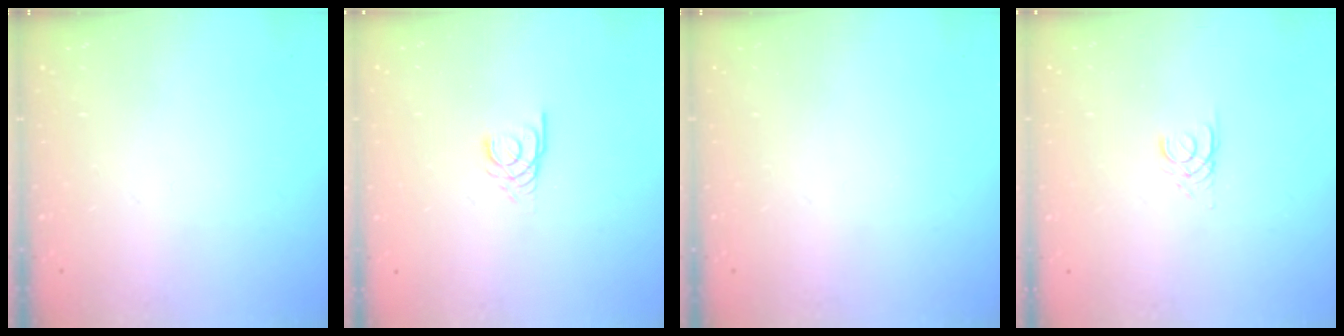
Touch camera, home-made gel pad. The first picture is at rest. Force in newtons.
{"total": 3.0, "press": 3.0, "slide": 0.4}
{"total": 0.0}
{"total": 2.6, "press": 2.6, "slide": 0.3}